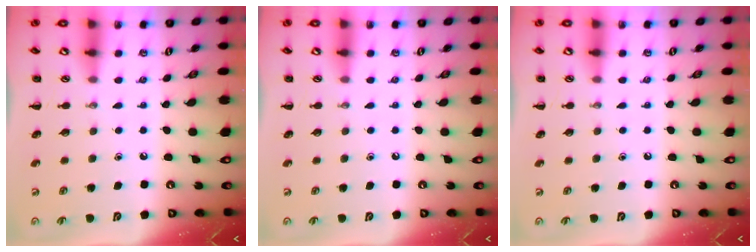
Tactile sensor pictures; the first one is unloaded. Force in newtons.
{"total": 0.0}
{"total": 0.0}